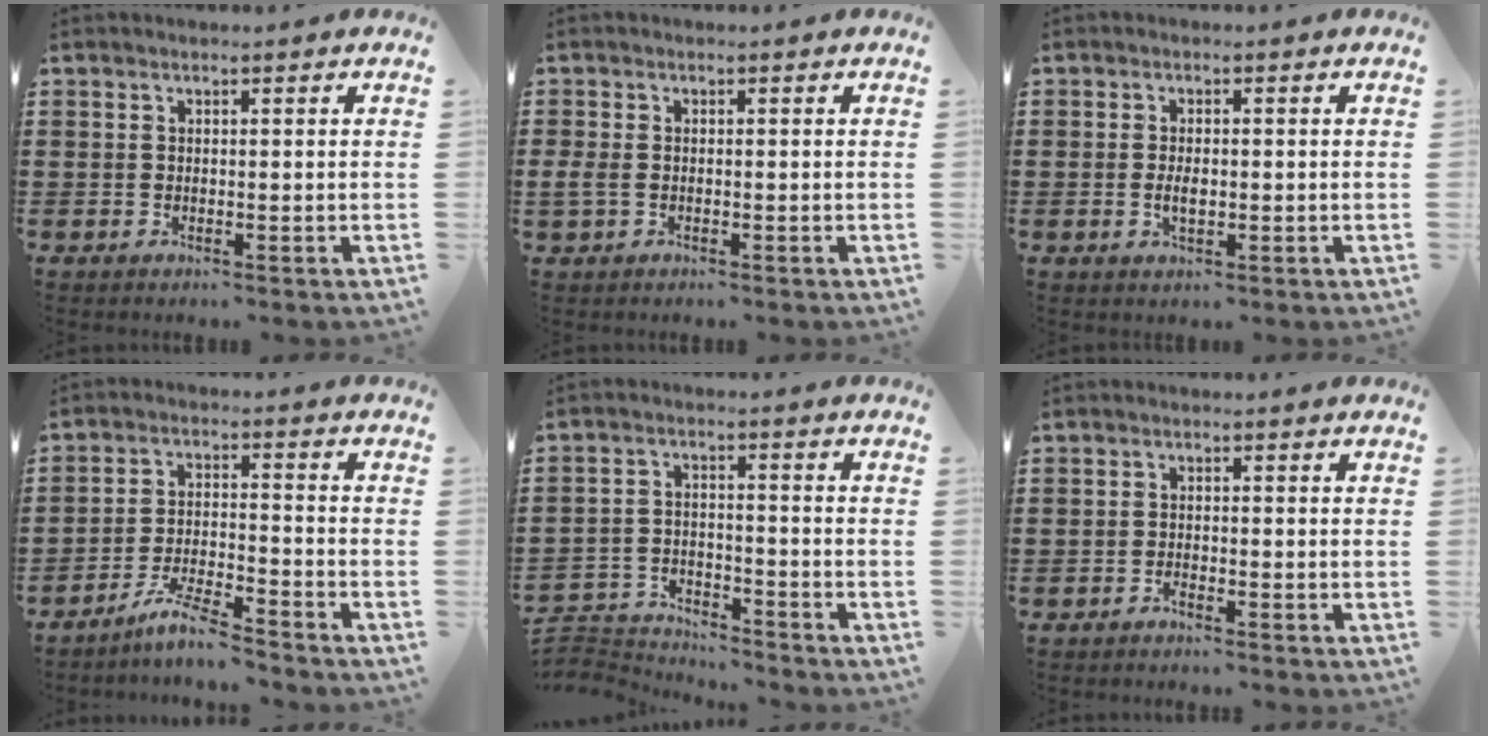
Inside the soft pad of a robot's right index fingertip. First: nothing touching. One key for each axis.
{"total": 1.7, "fx": -0.6, "fy": 1.1, "fz": 1.2, "tx": -0.041, "ty": -0.008, "tz": -0.014}
{"total": 2.4, "fx": -0.3, "fy": 1.1, "fz": 2.1, "tx": -0.040, "ty": 0.002, "tz": -0.005}
{"total": 6.2, "fx": -5.5, "fy": 0.0, "fz": 2.8, "tx": -0.067, "ty": -0.009, "tz": -0.108}
{"total": 4.0, "fx": -3.9, "fy": 0.6, "fz": -0.1, "tx": -0.021, "ty": -0.003, "tz": -0.088}
{"total": 1.2, "fx": -1.1, "fy": -0.1, "fz": 0.2, "tx": -0.008, "ty": -0.001, "tz": -0.022}